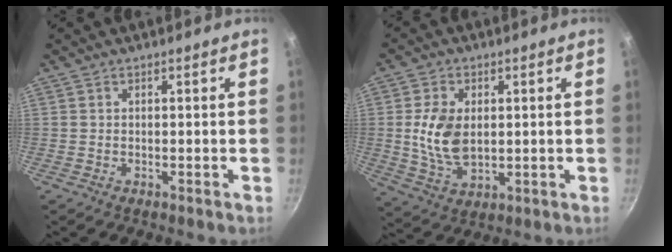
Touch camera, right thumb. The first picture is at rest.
{"total": 9.9, "force": [0.9, 6.4, 7.5], "torque": [-0.135, -0.013, 0.023]}